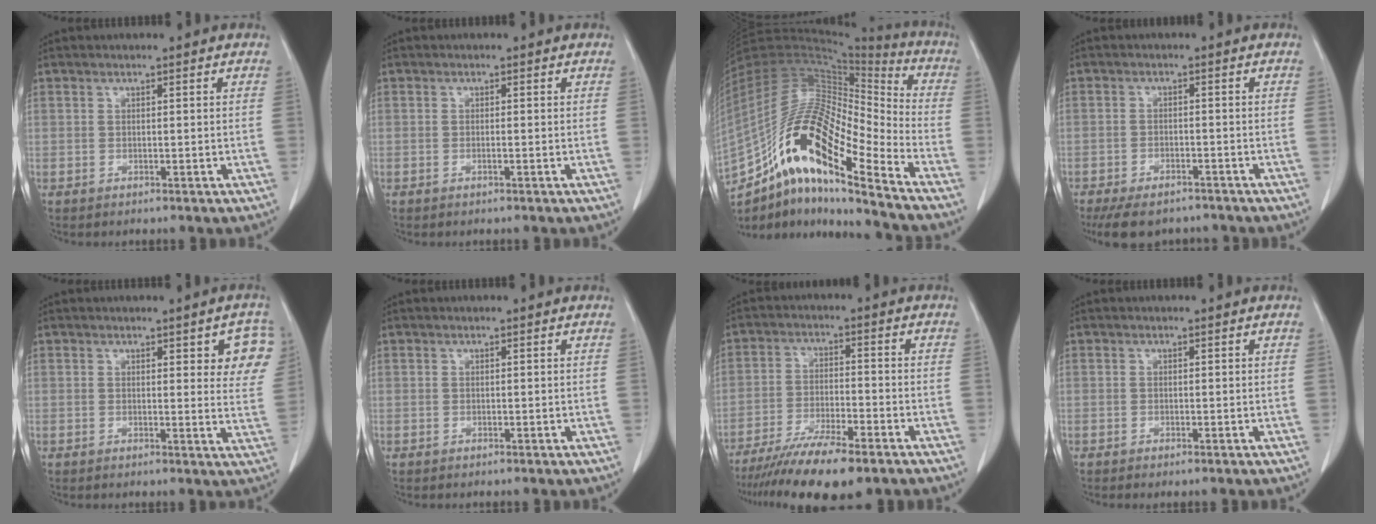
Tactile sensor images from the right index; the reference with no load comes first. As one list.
[{"total": 0.5, "force": [-0.3, 0.1, 0.4], "torque": [-0.009, 0.000, -0.003]}, {"total": 23.2, "force": [-13.9, 4.9, 17.9], "torque": [-0.369, 0.006, -0.249]}, {"total": 9.7, "force": [-7.8, 4.2, 4.0], "torque": [-0.069, -0.011, -0.109]}, {"total": 7.0, "force": [3.2, 2.1, 5.8], "torque": [-0.052, -0.010, 0.030]}, {"total": 0.0}, {"total": 13.2, "force": [-10.2, 1.9, 8.3], "torque": [-0.149, -0.029, -0.167]}, {"total": 0.6, "force": [-0.3, 0.1, 0.5], "torque": [-0.015, -0.003, -0.003]}]